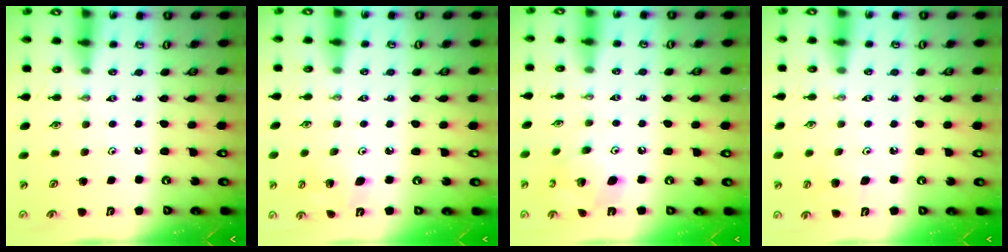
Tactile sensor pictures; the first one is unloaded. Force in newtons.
{"total": 5.0, "press": 4.7, "slide": 1.8}
{"total": 11.2, "press": 11.1, "slide": 0.8}
{"total": 6.8, "press": 6.6, "slide": 1.8}